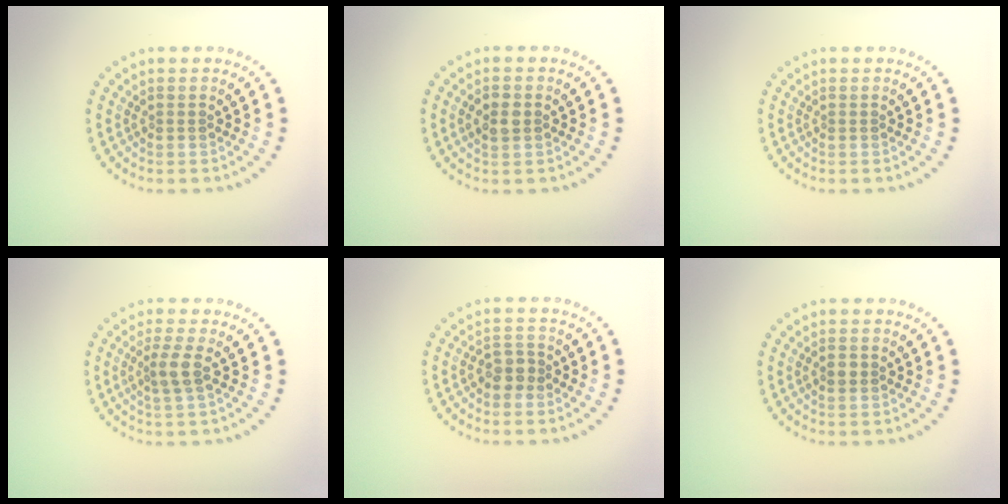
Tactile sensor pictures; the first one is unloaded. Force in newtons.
{"total": 1.8, "press": 1.8, "slide": 0.1}
{"total": 0.0}
{"total": 2.1, "press": 1.7, "slide": 1.3}
{"total": 2.0, "press": 1.9, "slide": 0.8}
{"total": 1.2, "press": 1.2, "slide": 0.1}